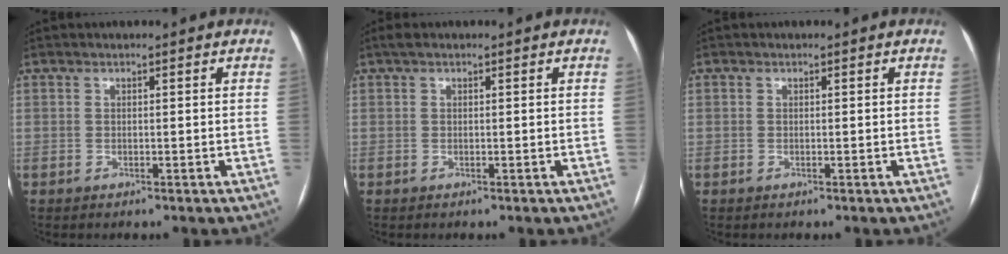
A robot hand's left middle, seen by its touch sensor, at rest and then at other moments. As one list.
[{"total": 0.9, "force": [0.6, 0.3, 0.6], "torque": [-0.014, 0.014, 0.008]}, {"total": 1.4, "force": [-0.7, -0.9, -0.8], "torque": [0.015, -0.008, -0.011]}]